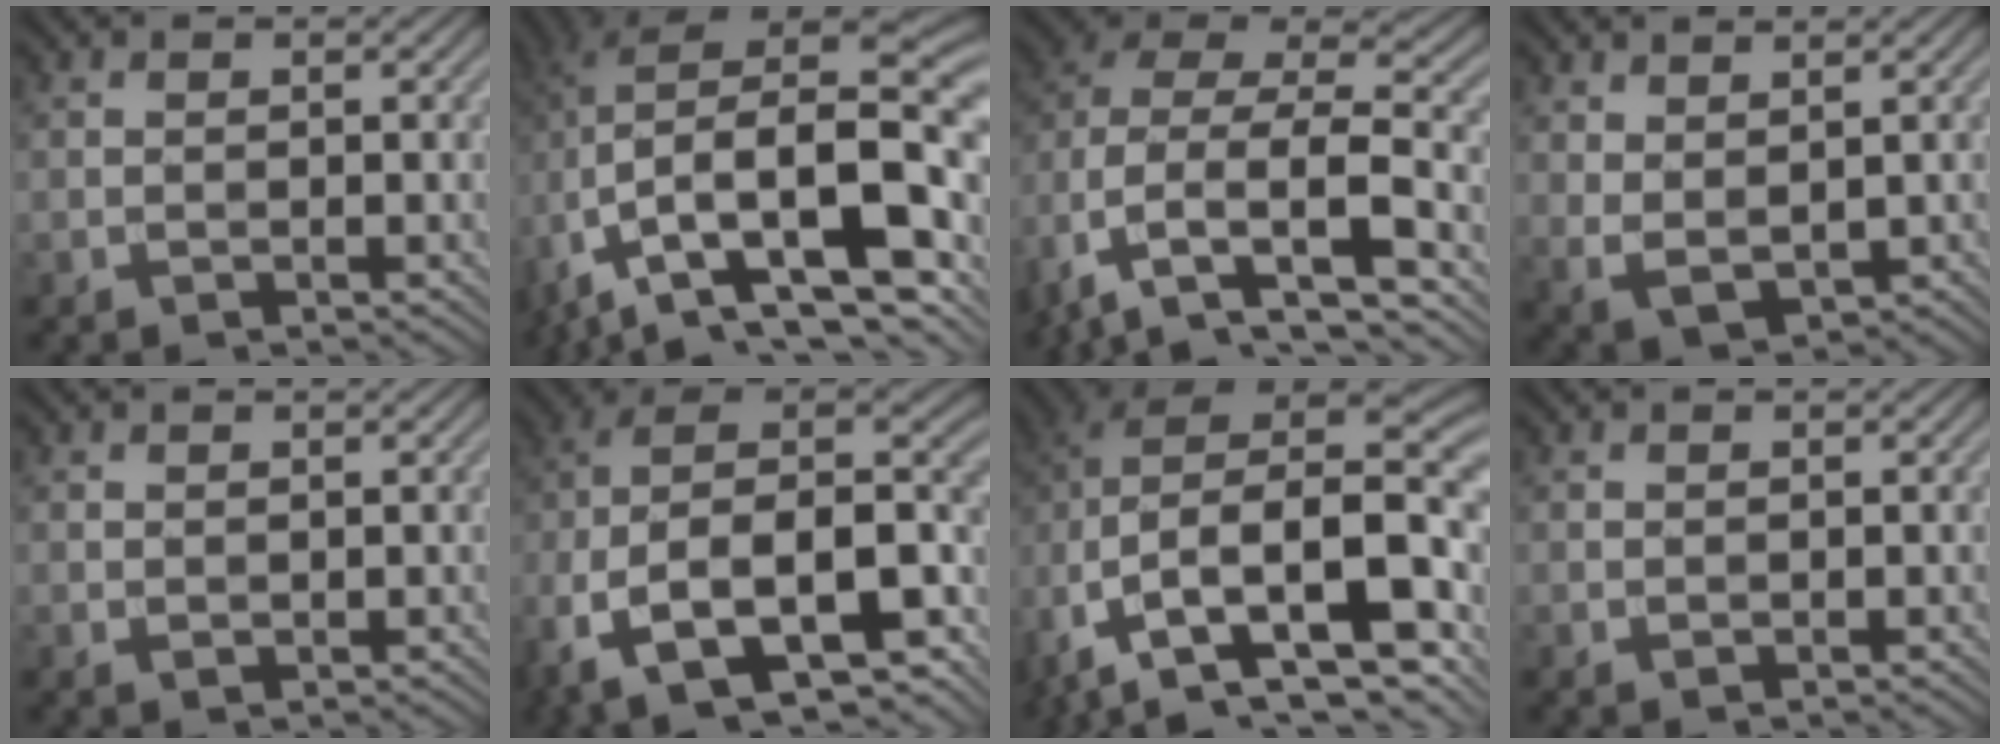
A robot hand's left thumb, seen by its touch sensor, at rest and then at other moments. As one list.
[{"total": 17.0, "force": [-5.2, 8.0, 14.1], "torque": [-0.254, -0.013, -0.082]}, {"total": 14.5, "force": [-4.5, 9.3, 10.2], "torque": [-0.218, -0.020, -0.045]}, {"total": 3.5, "force": [1.9, 1.8, 2.3], "torque": [-0.057, -0.008, 0.045]}, {"total": 0.8, "force": [0.5, 0.5, 0.4], "torque": [-0.011, -0.004, 0.015]}, {"total": 19.5, "force": [-6.8, 12.1, 13.6], "torque": [-0.285, -0.031, -0.097]}, {"total": 17.5, "force": [-6.6, 11.1, 11.8], "torque": [-0.231, -0.024, -0.076]}, {"total": 0.5, "force": [0.3, 0.3, 0.2], "torque": [-0.005, -0.002, 0.009]}]